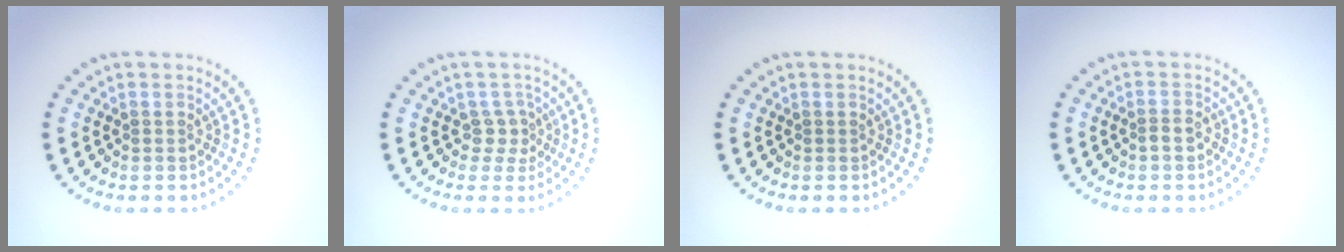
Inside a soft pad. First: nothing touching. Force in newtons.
{"total": 1.8, "press": 1.2, "slide": 1.3}
{"total": 0.0}
{"total": 1.4, "press": 1.2, "slide": 0.8}